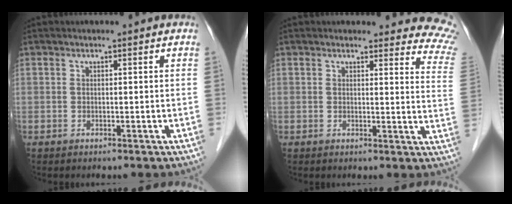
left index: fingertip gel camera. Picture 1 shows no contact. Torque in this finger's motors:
{"motor_torque": [0.61, -0.88, 0.31, 0.02]}